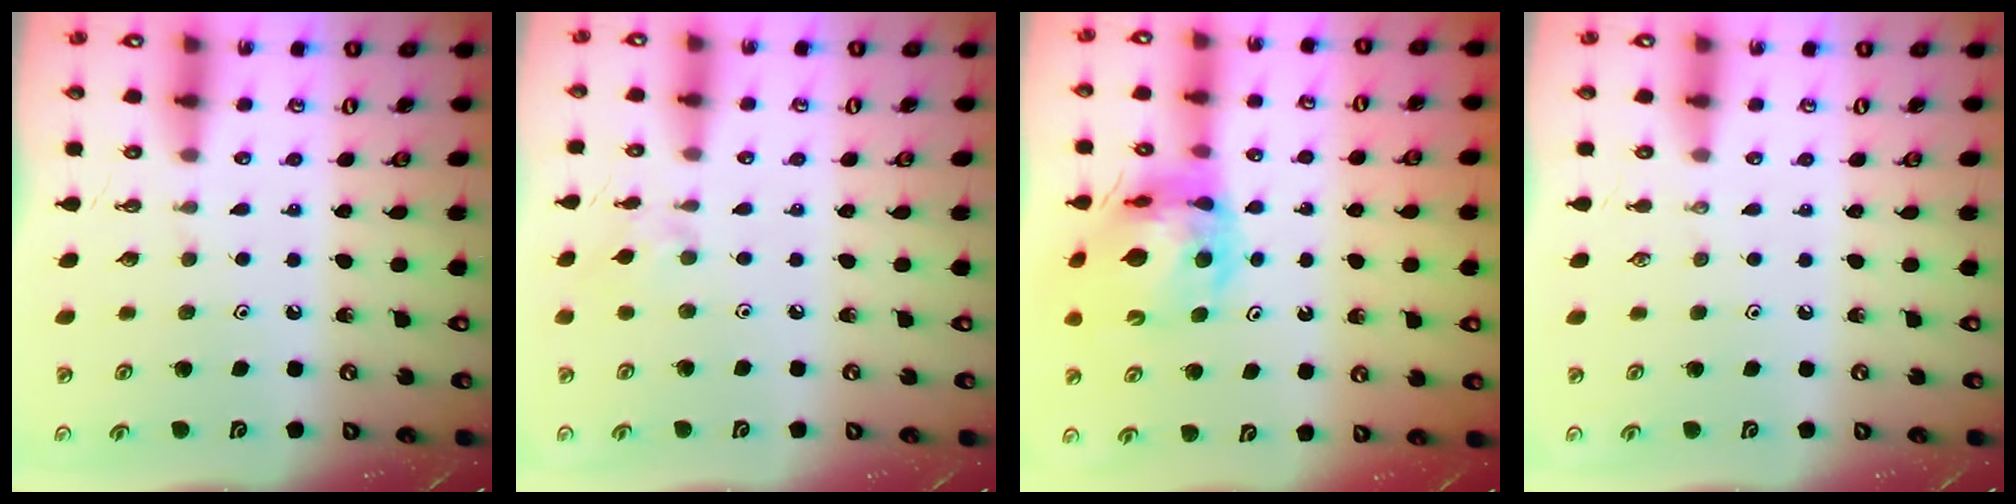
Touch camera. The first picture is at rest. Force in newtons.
{"total": 2.6, "press": 2.6, "slide": 0.5}
{"total": 15.4, "press": 15.3, "slide": 1.9}
{"total": 0.0}